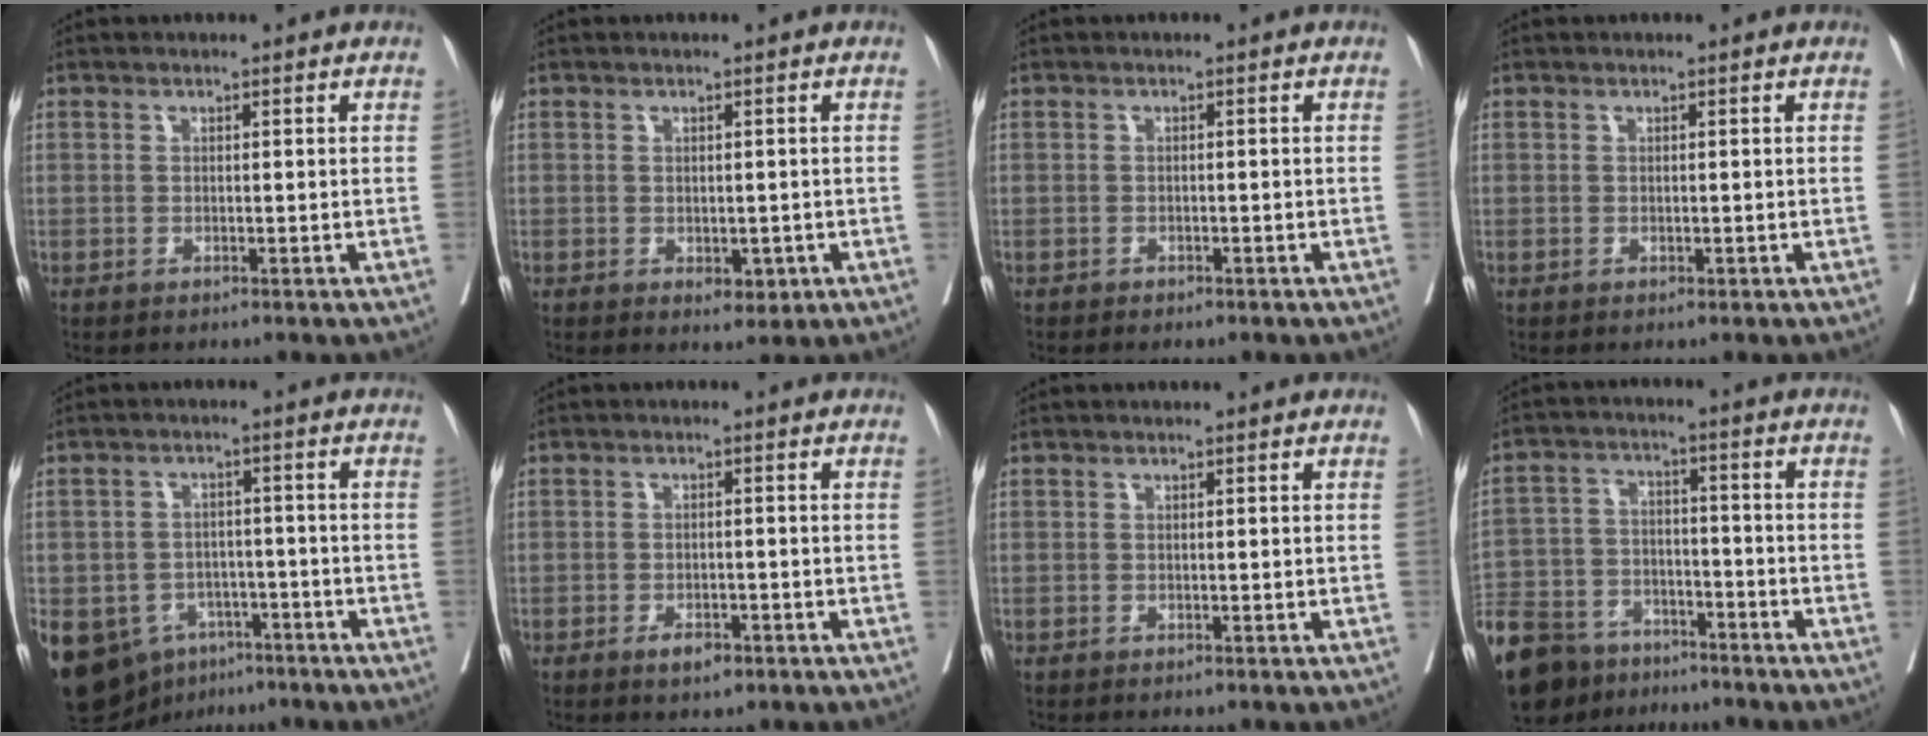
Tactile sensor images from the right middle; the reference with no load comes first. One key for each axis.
{"total": 2.4, "fx": -0.7, "fy": 1.5, "fz": 1.7, "tx": -0.017, "ty": -0.001, "tz": -0.001}
{"total": 1.6, "fx": -1.2, "fy": 0.7, "fz": 0.6, "tx": -0.013, "ty": -0.001, "tz": -0.013}
{"total": 0.0}
{"total": 16.6, "fx": -8.7, "fy": 11.9, "fz": 7.5, "tx": -0.177, "ty": 0.007, "tz": -0.121}
{"total": 2.7, "fx": -1.6, "fy": 1.2, "fz": 1.8, "tx": -0.029, "ty": 0.002, "tz": -0.022}
{"total": 0.0}
{"total": 19.5, "fx": -14.9, "fy": 9.6, "fz": 8.0, "tx": -0.217, "ty": -0.012, "tz": -0.245}